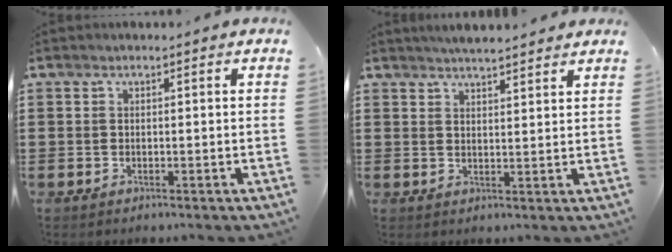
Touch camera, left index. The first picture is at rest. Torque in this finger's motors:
{"motor_torque": [2.14, 0.00, 0.37, 0.00]}